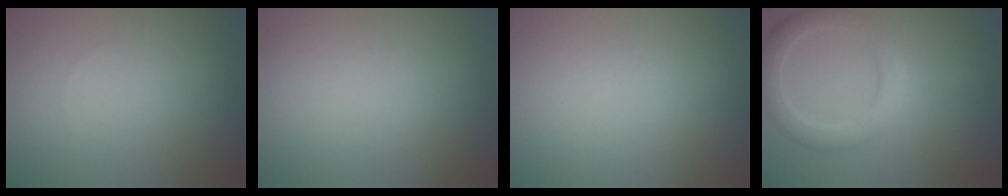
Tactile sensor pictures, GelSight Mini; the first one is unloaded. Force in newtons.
{"total": 0.0}
{"total": 0.0}
{"total": 3.3, "press": 3.3, "slide": 0.2}